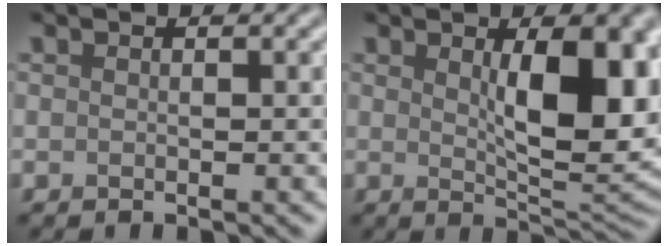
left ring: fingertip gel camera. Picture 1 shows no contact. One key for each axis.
{"total": 9.2, "fx": 1.9, "fy": 3.2, "fz": 8.4, "tx": -0.118, "ty": -0.004, "tz": 0.037}